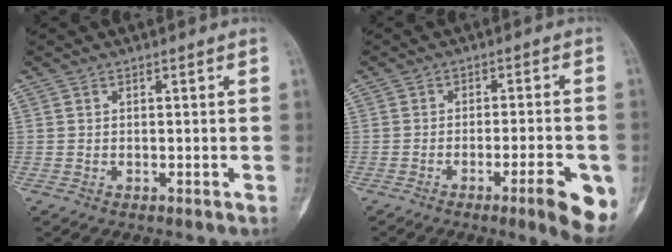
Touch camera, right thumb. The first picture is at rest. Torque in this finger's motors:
{"motor_torque": [0.07, 0.57, 0.02, 0.16, 0.07]}